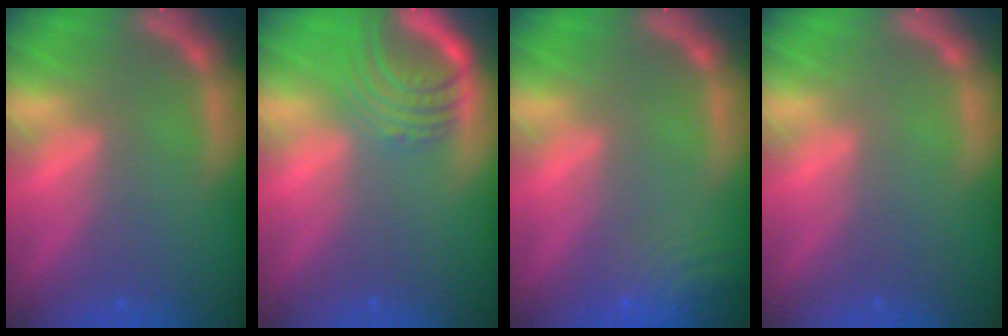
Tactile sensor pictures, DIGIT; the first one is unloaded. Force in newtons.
{"total": 6.1}
{"total": 6.1}
{"total": 0.0}